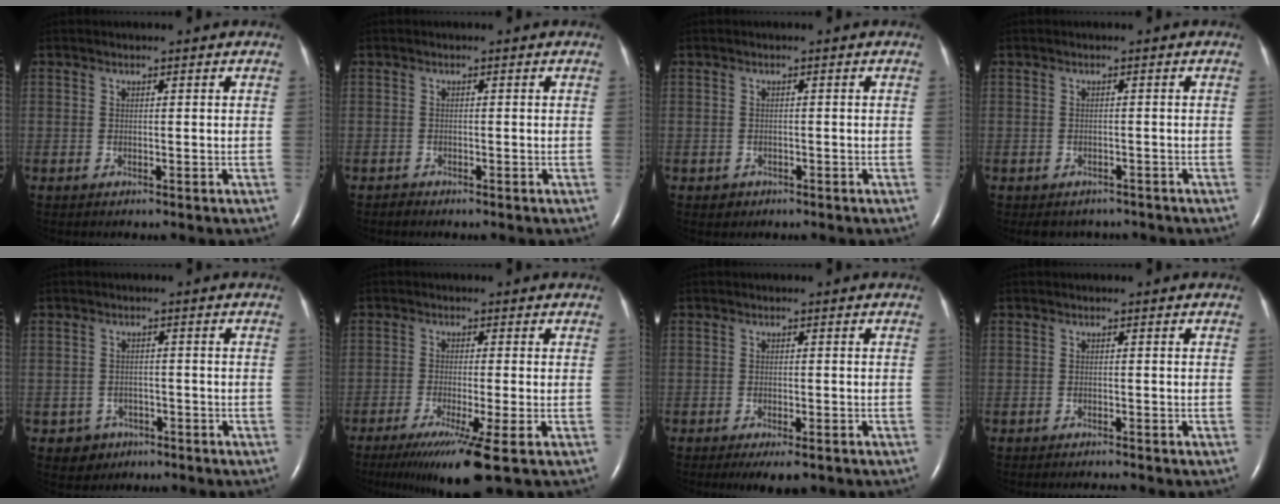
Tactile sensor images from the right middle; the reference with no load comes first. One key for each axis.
{"total": 0.6, "fx": -0.5, "fy": 0.2, "fz": -0.1, "tx": -0.004, "ty": -0.001, "tz": -0.011}
{"total": 1.2, "fx": -0.7, "fy": 1.0, "fz": 0.0, "tx": -0.002, "ty": 0.004, "tz": -0.008}
{"total": 3.9, "fx": -3.4, "fy": 1.9, "fz": 0.2, "tx": 0.000, "ty": 0.007, "tz": -0.039}
{"total": 3.3, "fx": -1.7, "fy": 2.8, "fz": -0.1, "tx": 0.001, "ty": 0.013, "tz": -0.021}
{"total": 8.7, "fx": -5.4, "fy": -0.9, "fz": 6.8, "tx": -0.114, "ty": -0.029, "tz": -0.088}
{"total": 4.3, "fx": -3.1, "fy": 1.2, "fz": 2.8, "tx": -0.038, "ty": -0.007, "tz": -0.042}
{"total": 1.4, "fx": -1.4, "fy": -0.3, "fz": 0.2, "tx": -0.006, "ty": -0.004, "tz": -0.020}